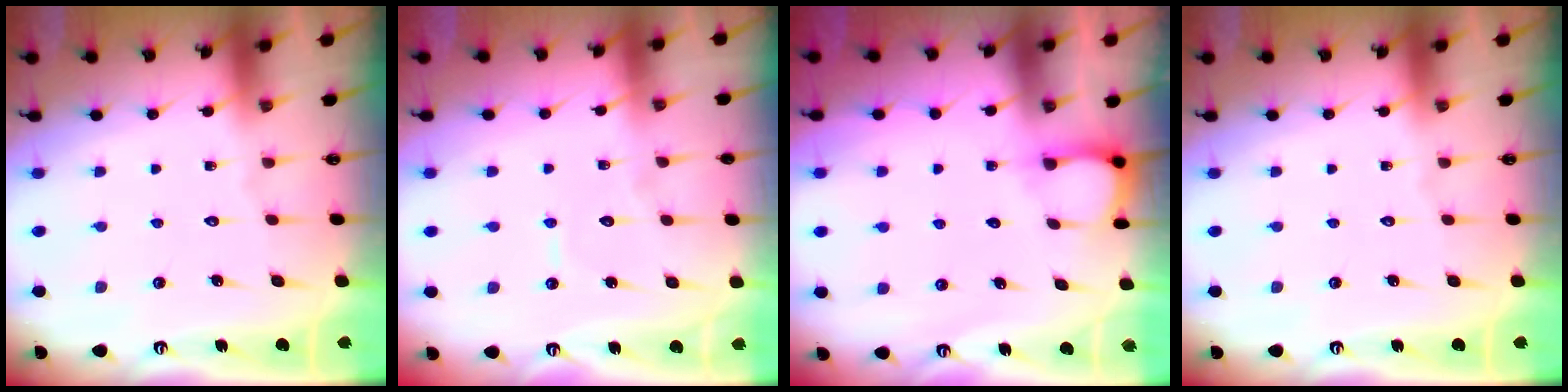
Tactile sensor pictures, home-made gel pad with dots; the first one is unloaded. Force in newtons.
{"total": 4.6, "press": 4.6, "slide": 0.3}
{"total": 4.0, "press": 3.9, "slide": 0.4}
{"total": 0.0}